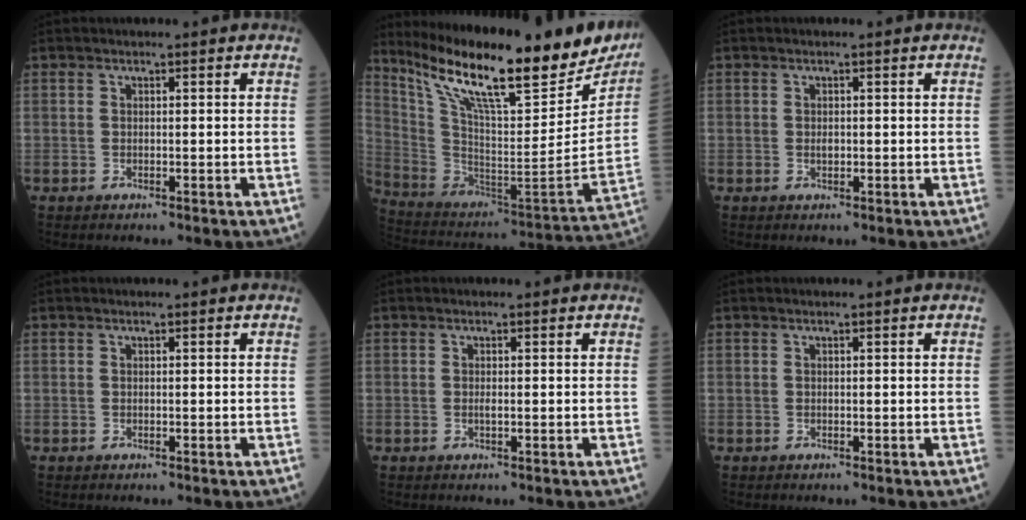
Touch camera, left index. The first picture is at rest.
{"total": 28.8, "force": [22.6, 5.6, 16.9], "torque": [-0.289, -0.046, 0.341]}
{"total": 0.8, "force": [0.0, 0.5, 0.7], "torque": [-0.014, 0.000, 0.001]}
{"total": 0.0}
{"total": 0.6, "force": [0.0, 0.1, 0.6], "torque": [-0.015, -0.002, -0.001]}
{"total": 0.0}